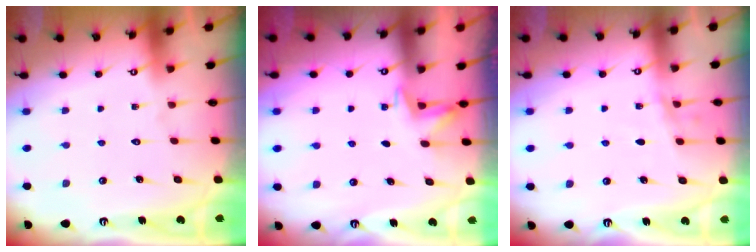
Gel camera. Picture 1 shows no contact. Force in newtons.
{"total": 2.4, "press": 2.1, "slide": 1.2}
{"total": 5.1, "press": 5.0, "slide": 1.3}